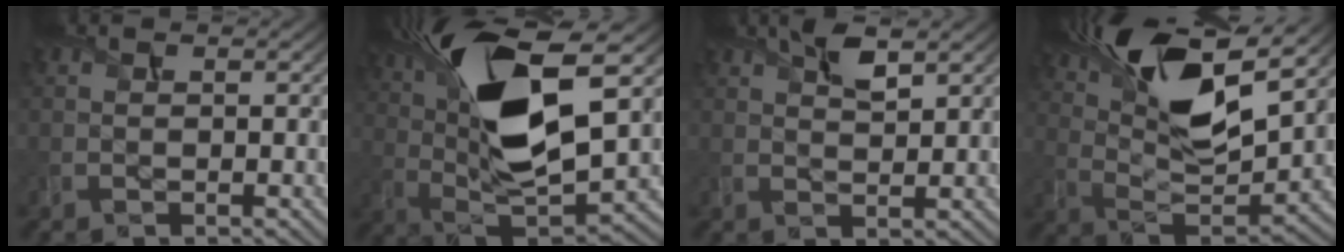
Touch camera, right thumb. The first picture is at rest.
{"total": 16.9, "force": [5.6, 6.3, 14.6], "torque": [-0.294, 0.012, 0.098]}
{"total": 3.7, "force": [2.2, 1.1, 2.7], "torque": [-0.059, 0.003, 0.043]}
{"total": 16.1, "force": [8.5, 5.6, 12.5], "torque": [-0.249, 0.007, 0.152]}